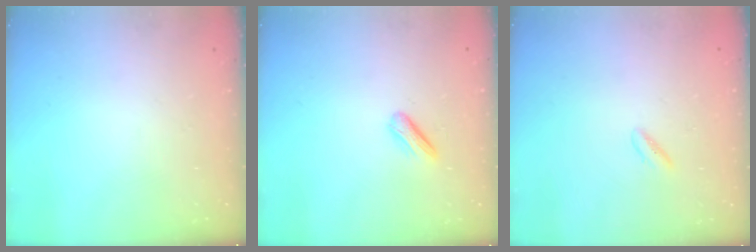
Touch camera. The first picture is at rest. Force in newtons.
{"total": 3.7, "press": 3.6, "slide": 1.0}
{"total": 2.7, "press": 2.5, "slide": 0.9}